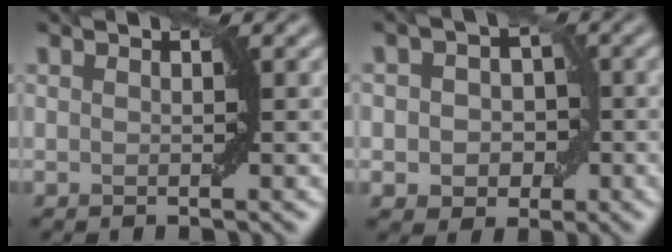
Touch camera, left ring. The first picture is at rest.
{"total": 4.4, "force": [-0.3, 3.8, 2.3], "torque": [-0.014, 0.011, -0.019]}